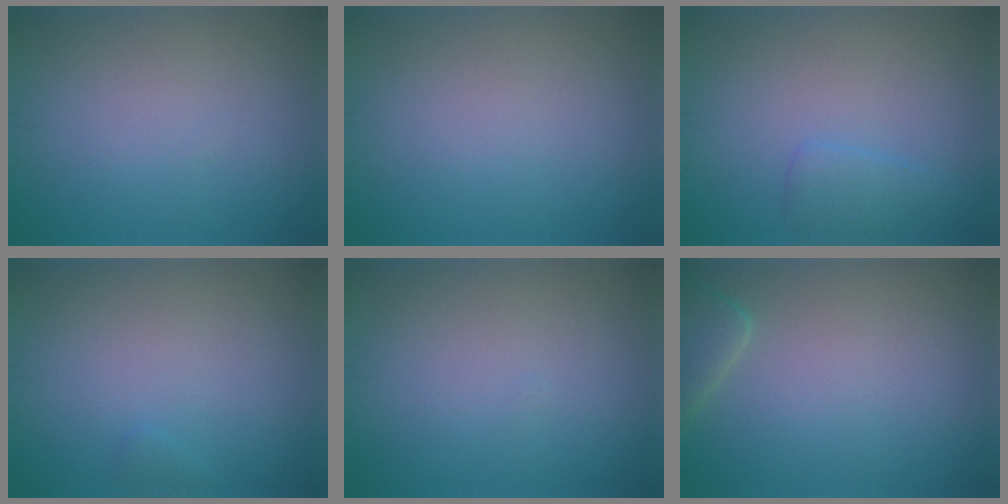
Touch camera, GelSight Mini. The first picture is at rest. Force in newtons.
{"total": 0.0}
{"total": 1.9, "press": 1.9, "slide": 0.2}
{"total": 0.5, "press": 0.5, "slide": 0.0}
{"total": 0.0}
{"total": 2.3, "press": 2.2, "slide": 0.4}